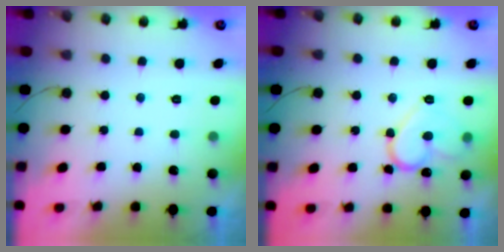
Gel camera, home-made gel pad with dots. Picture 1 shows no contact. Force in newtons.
{"total": 13.8, "press": 13.8, "slide": 1.2}